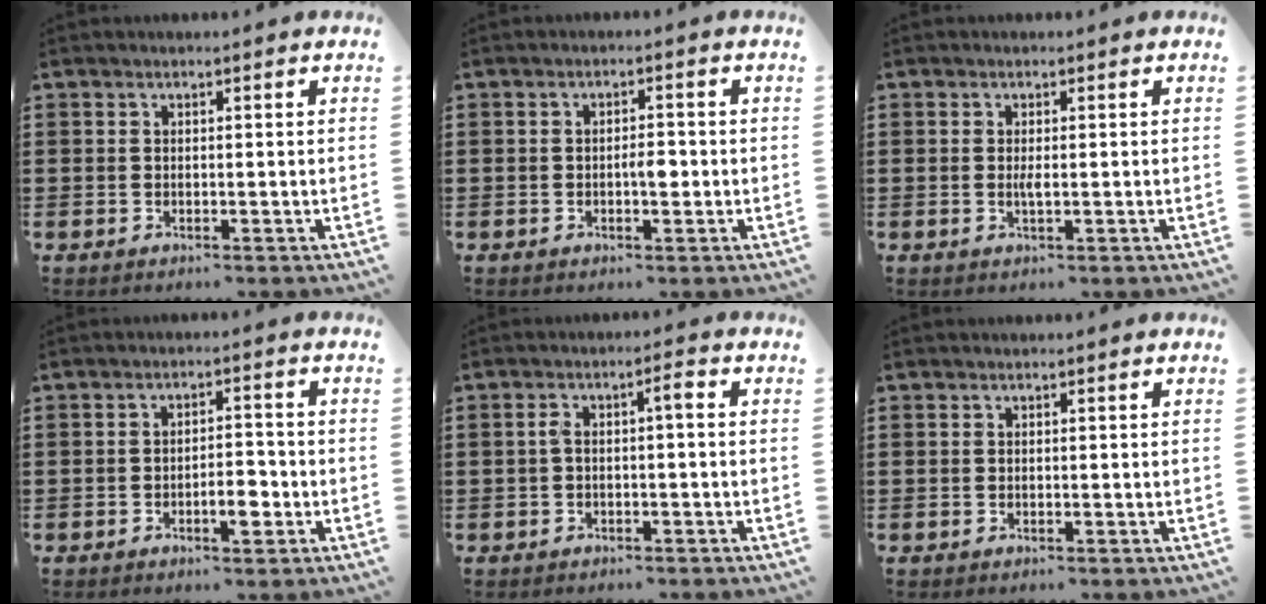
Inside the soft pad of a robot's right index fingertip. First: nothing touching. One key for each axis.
{"total": 2.4, "fx": -0.5, "fy": 0.7, "fz": 2.2, "tx": -0.033, "ty": -0.002, "tz": -0.012}
{"total": 1.5, "fx": -0.2, "fy": 0.3, "fz": 1.4, "tx": -0.027, "ty": -0.003, "tz": -0.003}
{"total": 4.0, "fx": -1.6, "fy": 1.4, "fz": 3.4, "tx": -0.058, "ty": 0.004, "tz": -0.028}
{"total": 2.6, "fx": -0.6, "fy": 0.5, "fz": 2.5, "tx": -0.047, "ty": 0.006, "tz": -0.015}
{"total": 0.0}